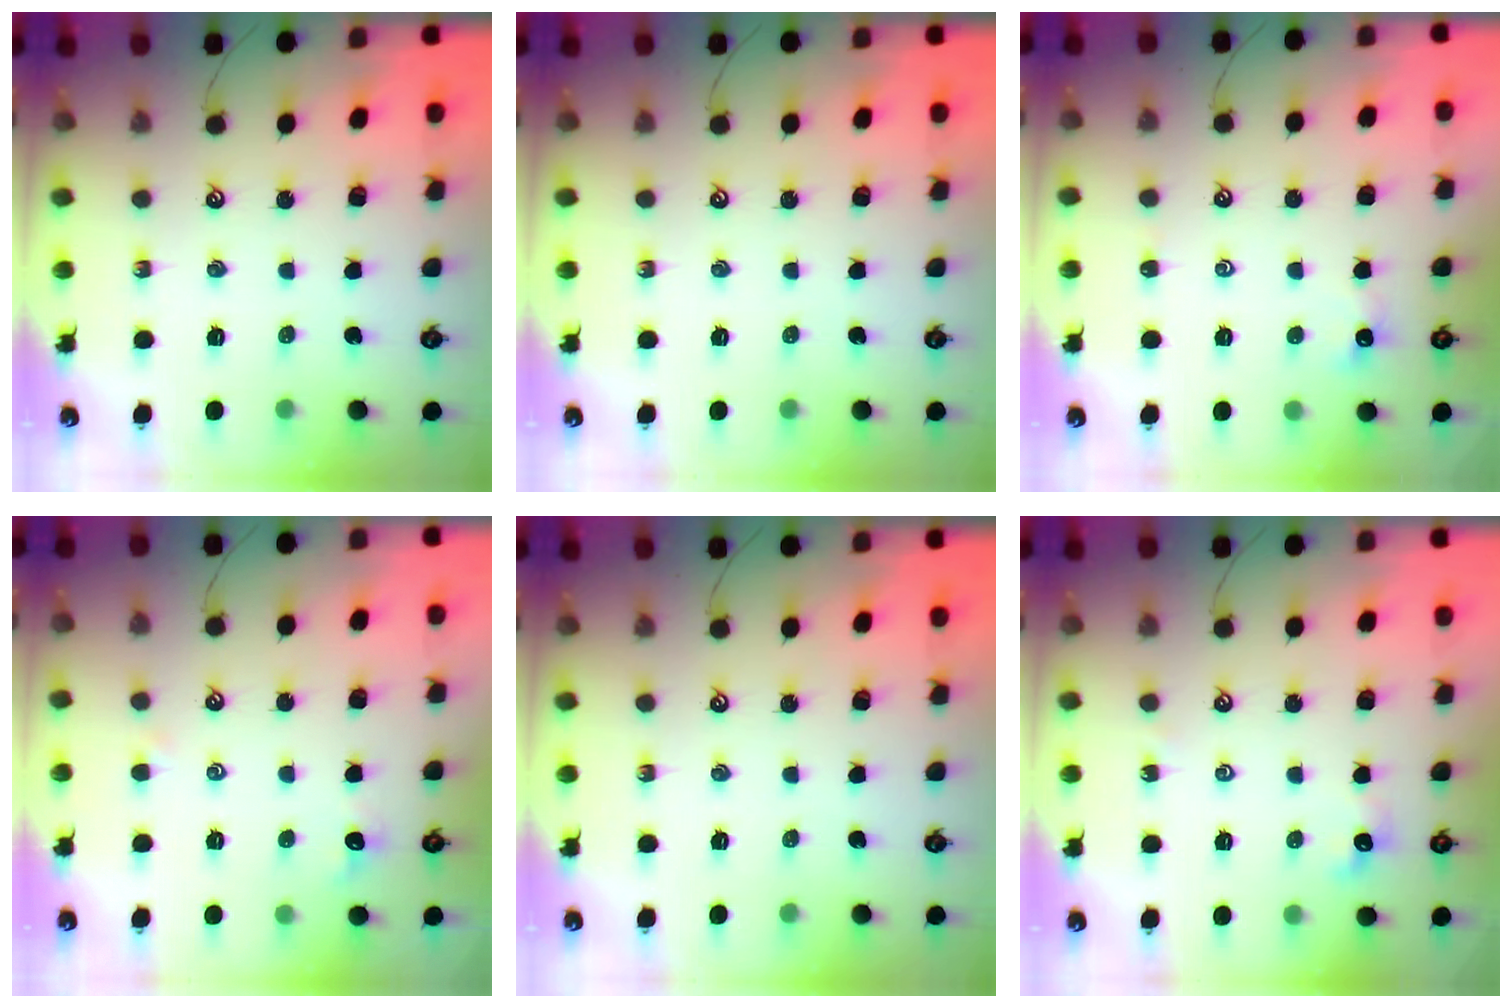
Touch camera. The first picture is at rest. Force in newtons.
{"total": 0.0}
{"total": 0.6, "press": 0.5, "slide": 0.4}
{"total": 0.6, "press": 0.1, "slide": 0.6}
{"total": 0.0}
{"total": 5.2, "press": 5.2, "slide": 0.8}